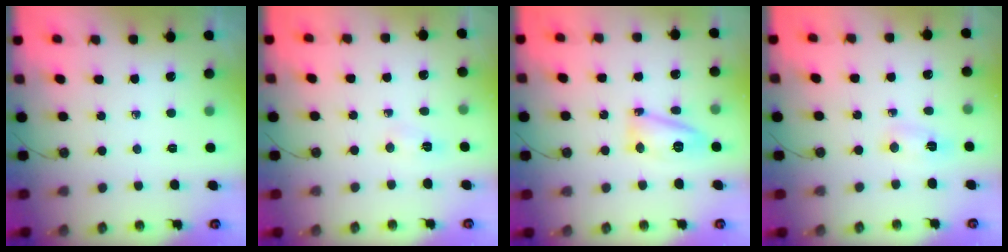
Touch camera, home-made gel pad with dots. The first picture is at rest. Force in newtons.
{"total": 2.3, "press": 2.3, "slide": 0.3}
{"total": 12.1, "press": 12.0, "slide": 1.3}
{"total": 2.9, "press": 1.6, "slide": 2.4}